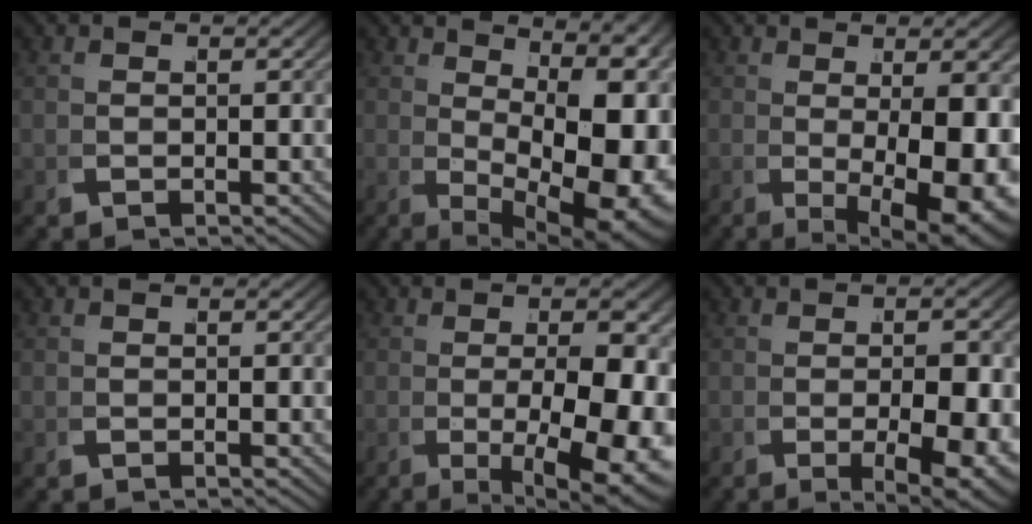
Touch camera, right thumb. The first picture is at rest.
{"total": 12.5, "force": [0.8, 6.1, 10.9], "torque": [-0.159, -0.034, 0.041]}
{"total": 9.8, "force": [-0.8, 4.1, 8.8], "torque": [-0.136, -0.023, 0.009]}
{"total": 0.0}
{"total": 10.9, "force": [-1.5, 5.1, 9.5], "torque": [-0.150, -0.028, -0.003]}
{"total": 6.6, "force": [-1.6, 2.7, 5.9], "torque": [-0.089, -0.018, -0.014]}